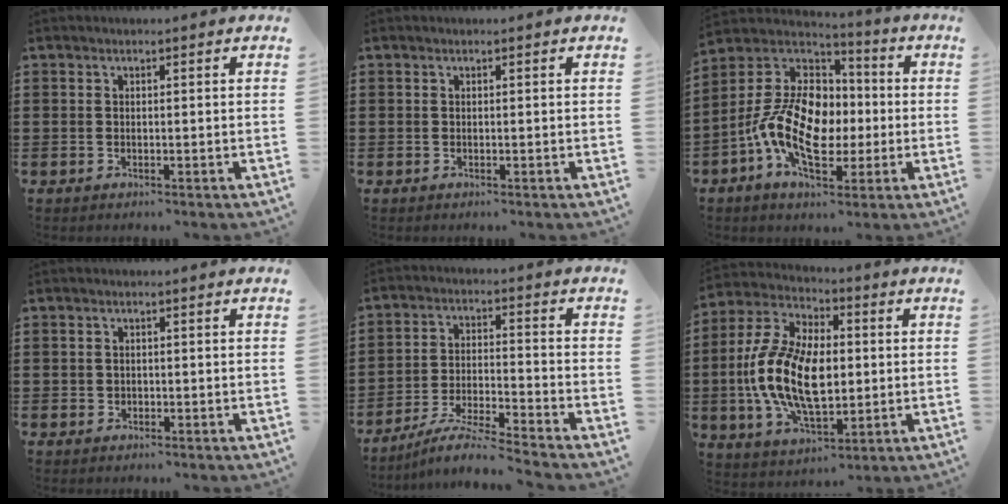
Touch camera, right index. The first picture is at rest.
{"total": 0.0}
{"total": 14.8, "force": [-2.7, 9.5, 11.1], "torque": [-0.261, 0.011, -0.050]}
{"total": 0.7, "force": [0.1, 0.7, 0.1], "torque": [-0.004, 0.004, 0.001]}
{"total": 6.4, "force": [-6.0, -0.5, 2.2], "torque": [-0.054, -0.011, -0.120]}
{"total": 15.1, "force": [-1.1, 8.7, 12.3], "torque": [-0.281, 0.000, -0.021]}